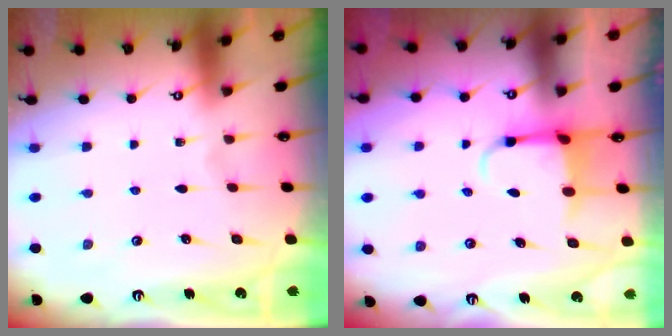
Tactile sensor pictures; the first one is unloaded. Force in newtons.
{"total": 3.7, "press": 3.6, "slide": 1.0}